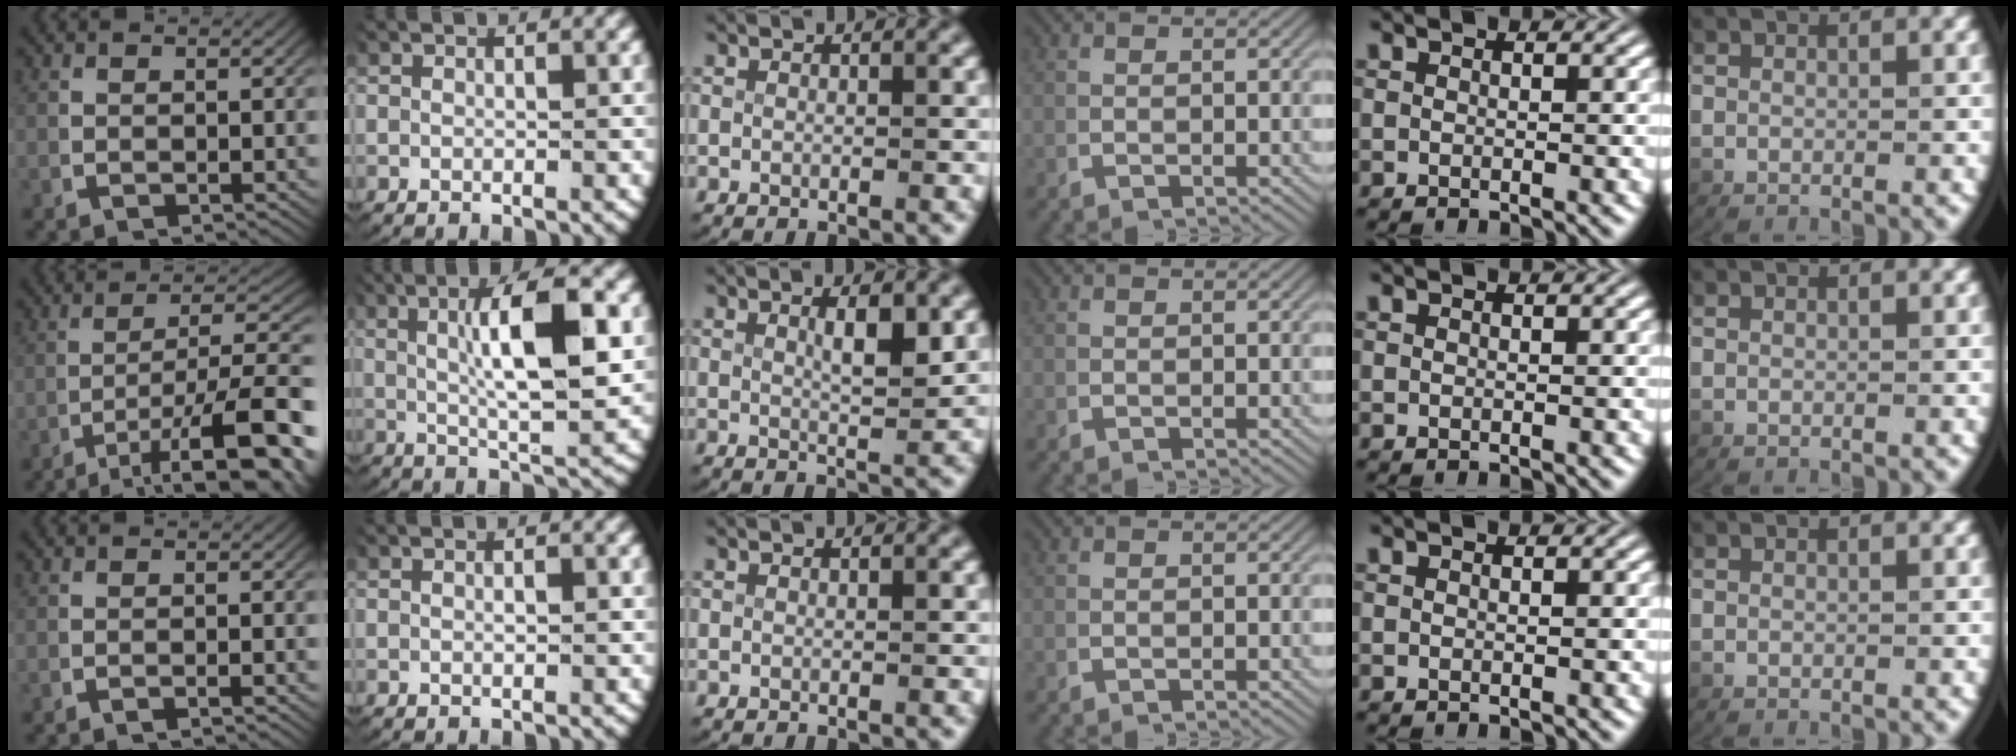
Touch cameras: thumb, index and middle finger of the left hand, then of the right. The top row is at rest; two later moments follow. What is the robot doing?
{"motion": "lift_and_place", "object": "plastic wrap"}